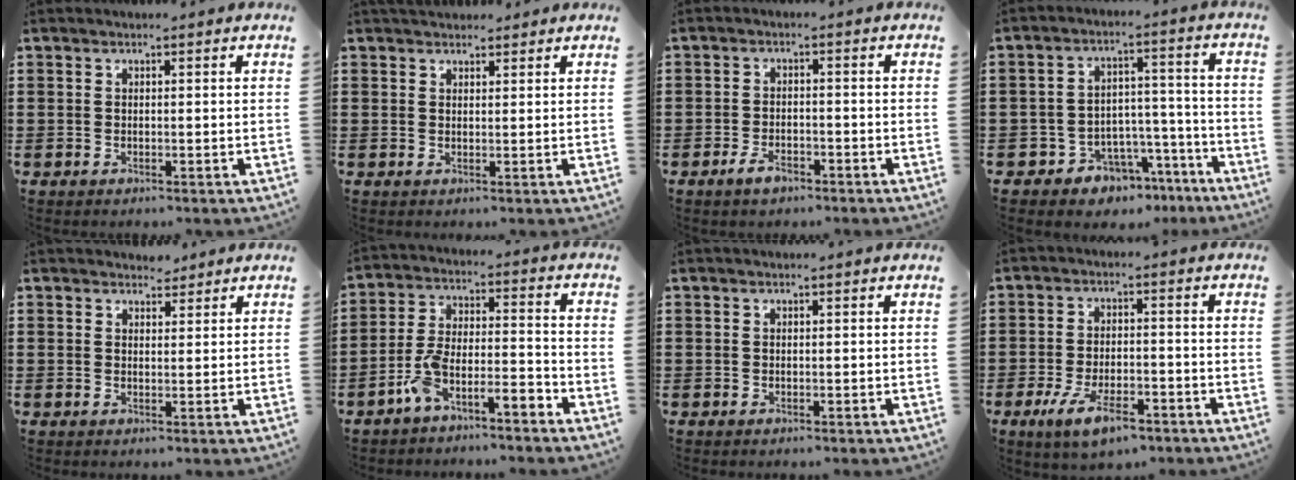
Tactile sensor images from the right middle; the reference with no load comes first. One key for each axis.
{"total": 1.8, "fx": 1.7, "fy": 0.7, "fz": -0.1, "tx": 0.005, "ty": 0.001, "tz": 0.032}
{"total": 3.1, "fx": -2.0, "fy": 1.3, "fz": 2.0, "tx": -0.039, "ty": 0.002, "tz": -0.039}
{"total": 6.1, "fx": -5.1, "fy": 3.2, "fz": 0.6, "tx": -0.015, "ty": 0.027, "tz": -0.097}
{"total": 2.0, "fx": 1.9, "fy": 0.6, "fz": -0.1, "tx": 0.003, "ty": 0.001, "tz": 0.036}
{"total": 6.4, "fx": -5.5, "fy": 0.8, "fz": 3.1, "tx": -0.082, "ty": -0.002, "tz": -0.114}
{"total": 0.0}
{"total": 6.9, "fx": -4.2, "fy": 2.5, "fz": 4.9, "tx": -0.104, "ty": 0.000, "tz": -0.077}